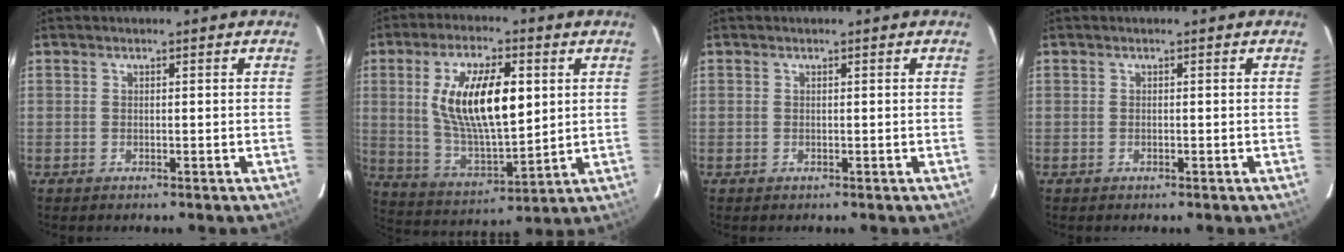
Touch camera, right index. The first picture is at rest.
{"total": 17.2, "force": [3.8, 6.9, 15.3], "torque": [-0.282, 0.003, 0.079]}
{"total": 0.0}
{"total": 0.0}